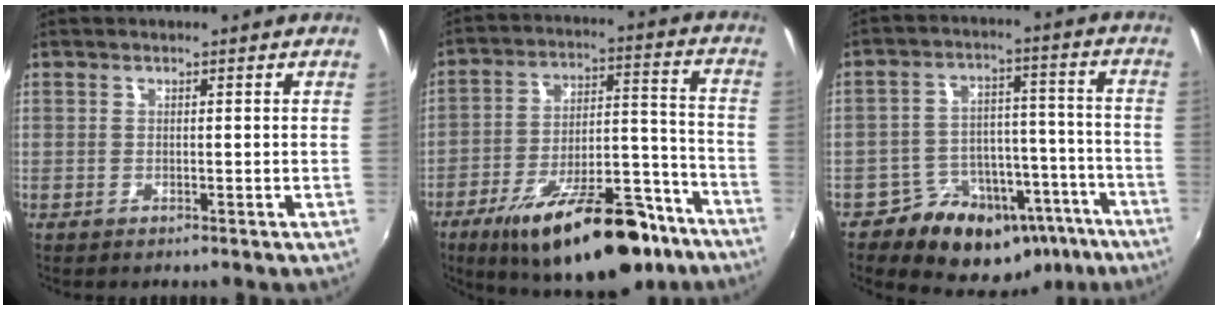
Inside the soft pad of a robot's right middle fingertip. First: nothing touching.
{"total": 24.3, "force": [-16.9, 8.4, 15.4], "torque": [-0.242, -0.002, -0.240]}
{"total": 17.2, "force": [-11.2, 11.2, 6.7], "torque": [-0.120, 0.040, -0.133]}